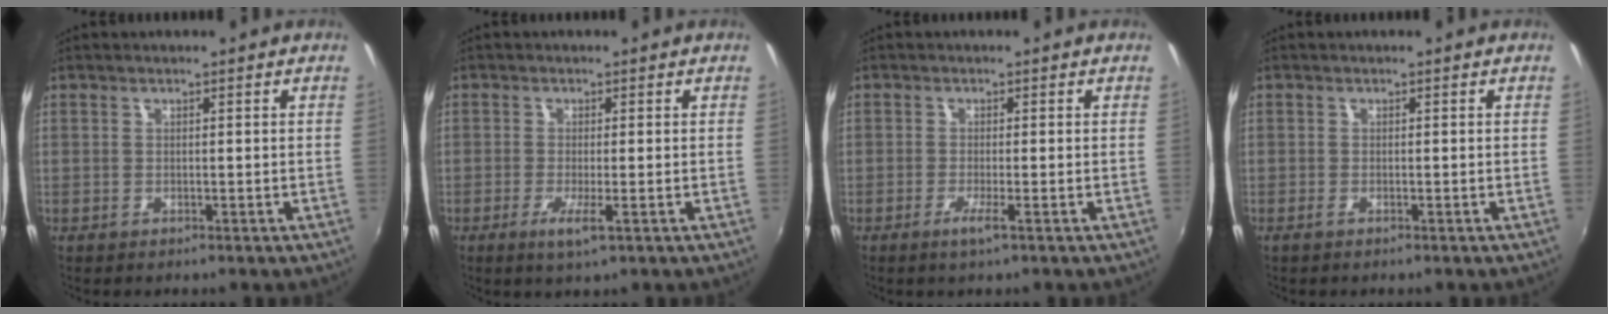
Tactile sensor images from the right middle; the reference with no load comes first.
{"total": 3.3, "force": [-1.4, 0.0, 3.0], "torque": [-0.065, -0.011, -0.027]}
{"total": 2.2, "force": [-1.2, -0.4, 1.8], "torque": [-0.040, -0.007, -0.027]}
{"total": 0.9, "force": [-0.6, 0.1, 0.6], "torque": [-0.014, -0.003, -0.014]}